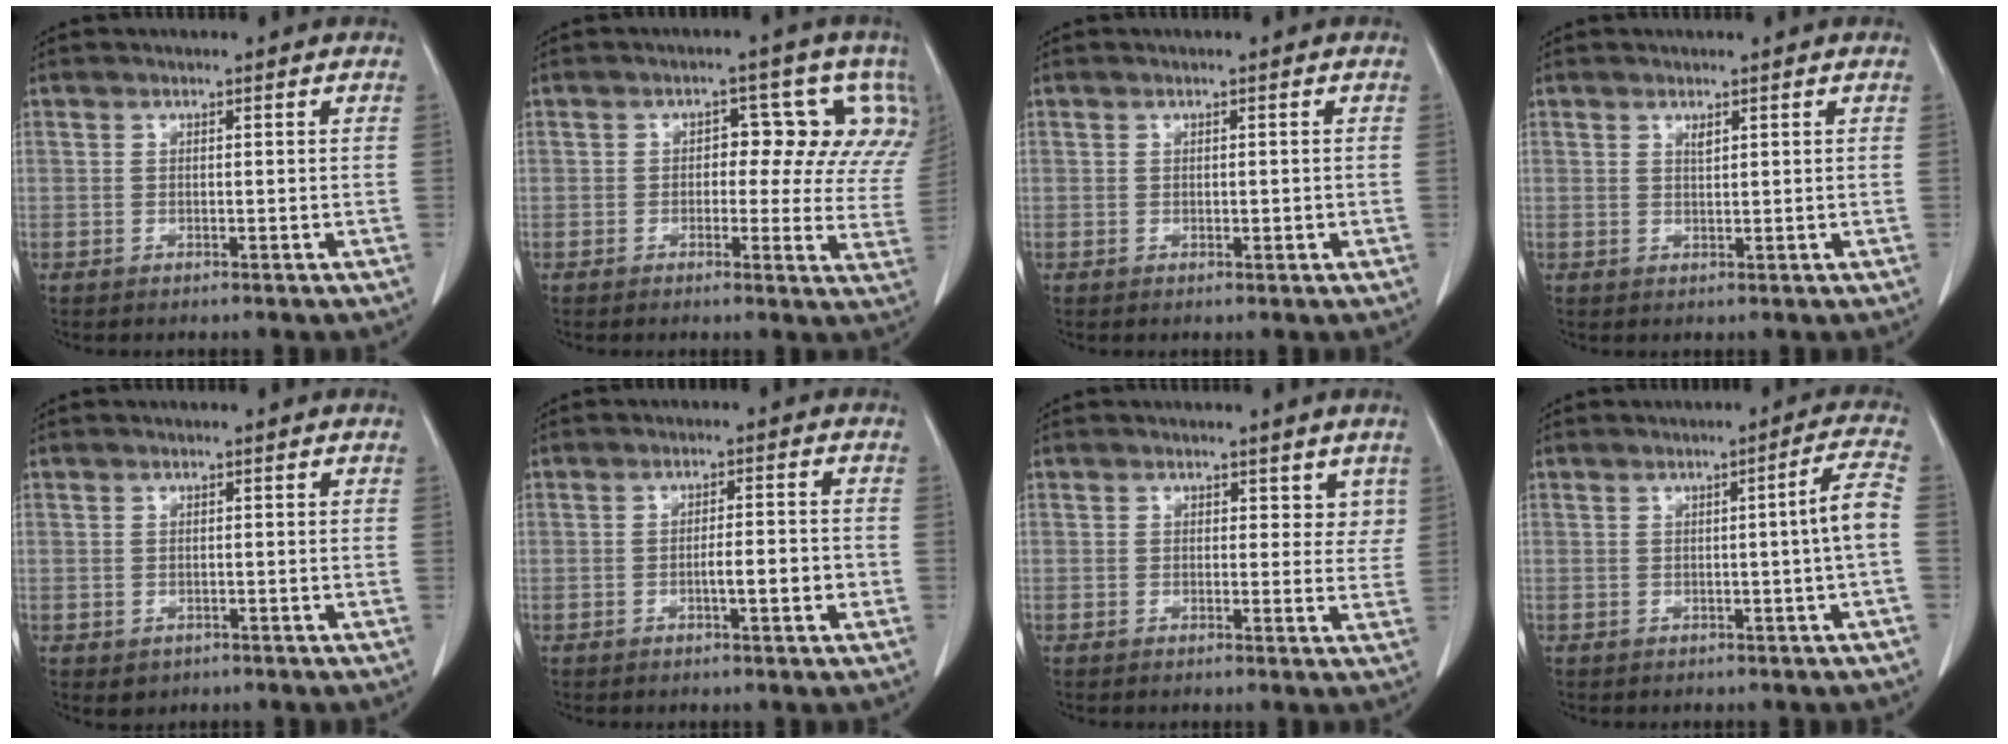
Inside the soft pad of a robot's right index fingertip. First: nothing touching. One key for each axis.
{"total": 9.6, "fx": 3.4, "fy": 5.2, "fz": 7.3, "tx": -0.066, "ty": 0.013, "tz": 0.023}
{"total": 0.8, "fx": -0.1, "fy": 0.5, "fz": 0.6, "tx": -0.009, "ty": -0.001, "tz": 0.002}
{"total": 0.8, "fx": 0.6, "fy": 0.2, "fz": 0.6, "tx": -0.013, "ty": -0.004, "tz": 0.012}
{"total": 1.5, "fx": -0.6, "fy": 1.3, "fz": 0.4, "tx": -0.004, "ty": 0.002, "tz": 0.000}
{"total": 3.9, "fx": -1.2, "fy": 0.6, "fz": 3.7, "tx": -0.058, "ty": 0.002, "tz": -0.015}
{"total": 2.8, "fx": 1.7, "fy": 1.9, "fz": 1.2, "tx": 0.005, "ty": -0.004, "tz": 0.018}
{"total": 4.4, "fx": -0.6, "fy": -0.9, "fz": 4.3, "tx": -0.057, "ty": 0.005, "tz": -0.007}